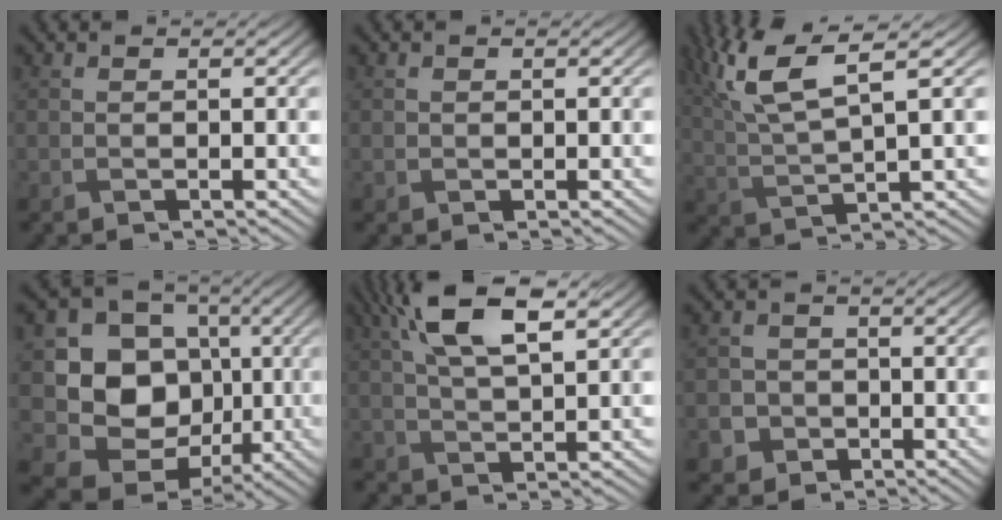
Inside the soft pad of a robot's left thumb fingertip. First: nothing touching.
{"total": 0.6, "force": [0.1, 0.6, 0.0], "torque": [-0.004, -0.005, 0.002]}
{"total": 10.2, "force": [5.2, 2.8, 8.4], "torque": [-0.192, 0.018, 0.102]}
{"total": 12.0, "force": [-1.0, 10.3, 6.0], "torque": [-0.132, -0.021, -0.032]}
{"total": 8.6, "force": [4.1, 3.2, 6.8], "torque": [-0.145, 0.018, 0.077]}
{"total": 4.5, "force": [-2.0, 4.0, 0.7], "torque": [-0.012, -0.006, -0.056]}